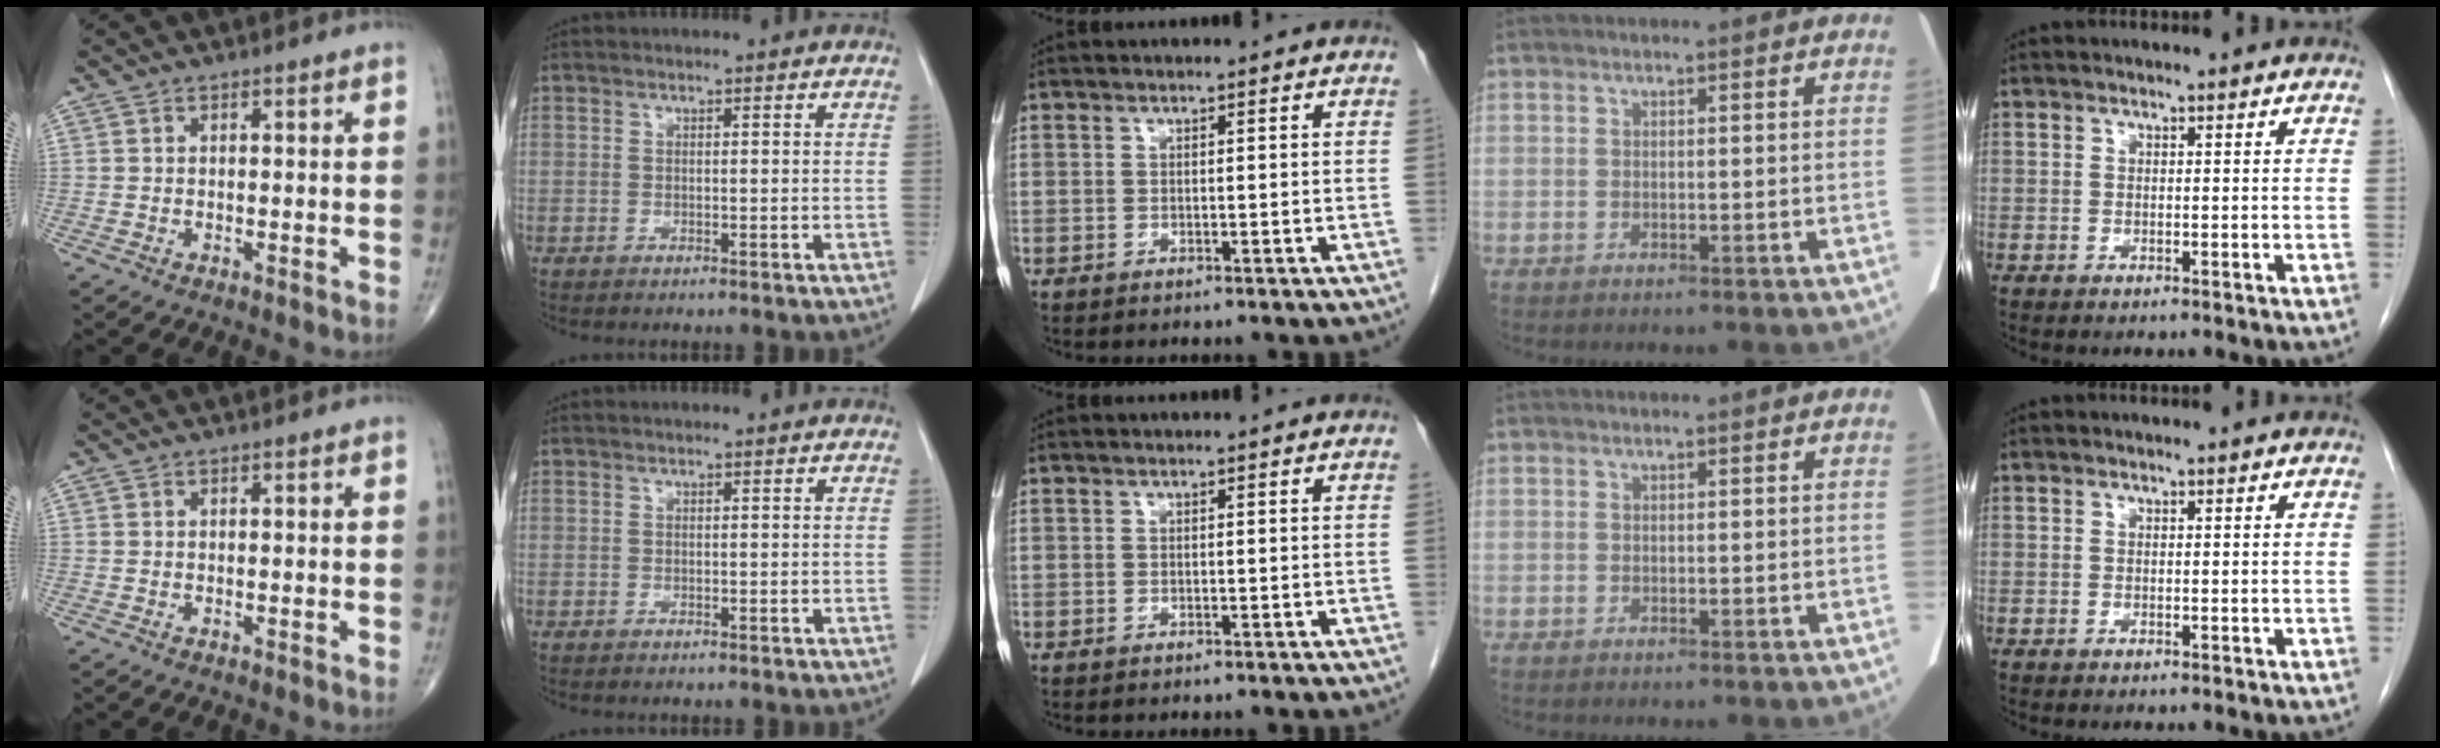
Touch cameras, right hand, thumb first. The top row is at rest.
{}